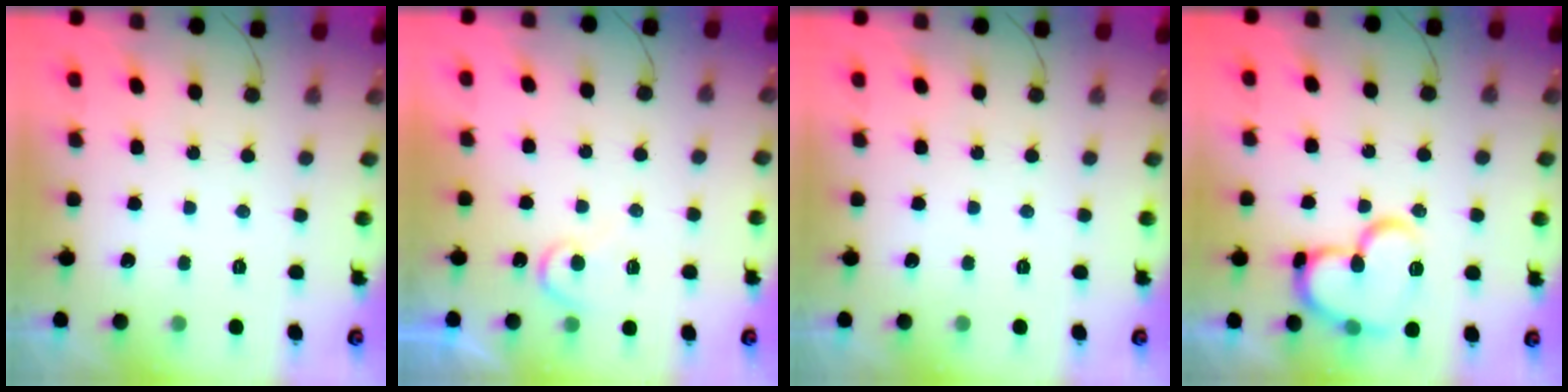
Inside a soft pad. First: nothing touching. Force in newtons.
{"total": 6.1, "press": 6.0, "slide": 0.6}
{"total": 0.0}
{"total": 17.2, "press": 17.1, "slide": 2.0}